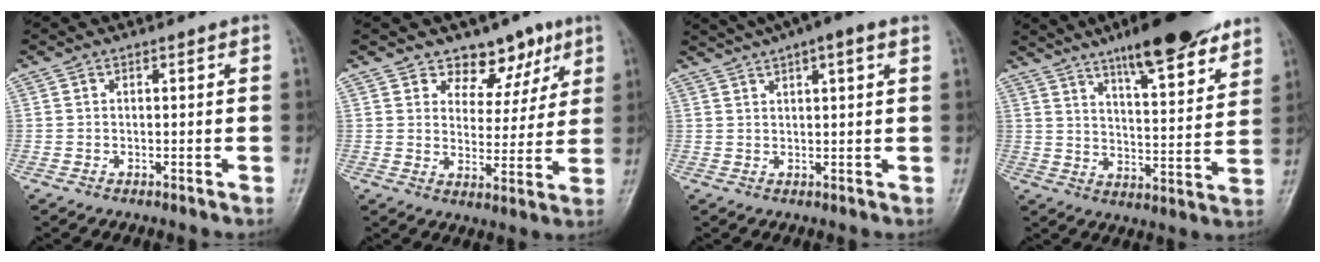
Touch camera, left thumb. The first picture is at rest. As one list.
[{"total": 8.9, "force": [6.1, 5.8, 2.8], "torque": [0.007, -0.030, 0.091]}, {"total": 9.8, "force": [6.4, 2.2, 7.1], "torque": [-0.105, 0.027, 0.096]}, {"total": 18.4, "force": [12.8, 4.4, 12.5], "torque": [-0.151, -0.062, 0.194]}]